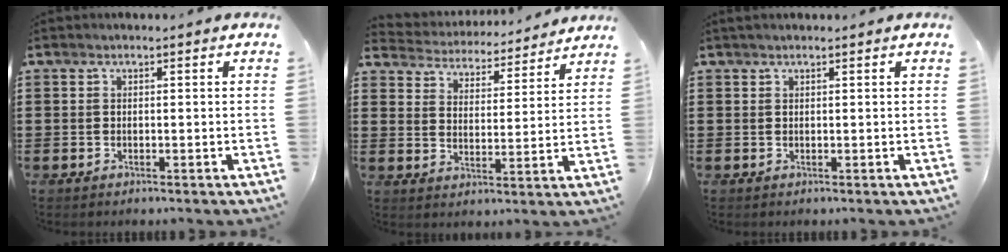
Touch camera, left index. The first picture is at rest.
{"total": 4.2, "force": [4.2, 0.1, -0.4], "torque": [-0.021, -0.036, 0.067]}
{"total": 0.5, "force": [0.5, 0.1, 0.2], "torque": [-0.005, 0.001, 0.010]}